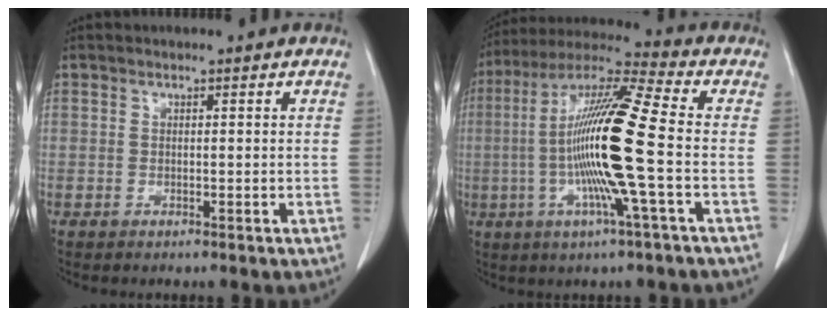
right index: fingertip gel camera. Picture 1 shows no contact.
{"total": 17.2, "force": [-2.2, -0.4, 17.0], "torque": [-0.330, -0.002, -0.056]}